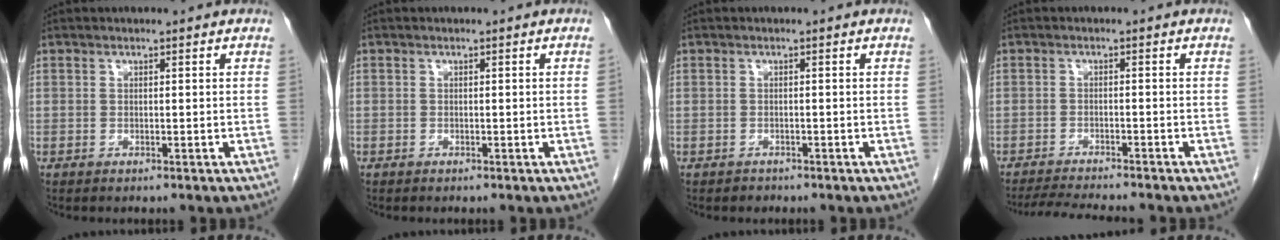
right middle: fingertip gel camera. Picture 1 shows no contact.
{"total": 0.0}
{"total": 0.9, "force": [-0.7, 0.5, -0.1], "torque": [-0.004, 0.002, -0.013]}
{"total": 7.3, "force": [-6.8, 0.2, 2.8], "torque": [-0.041, -0.015, -0.107]}